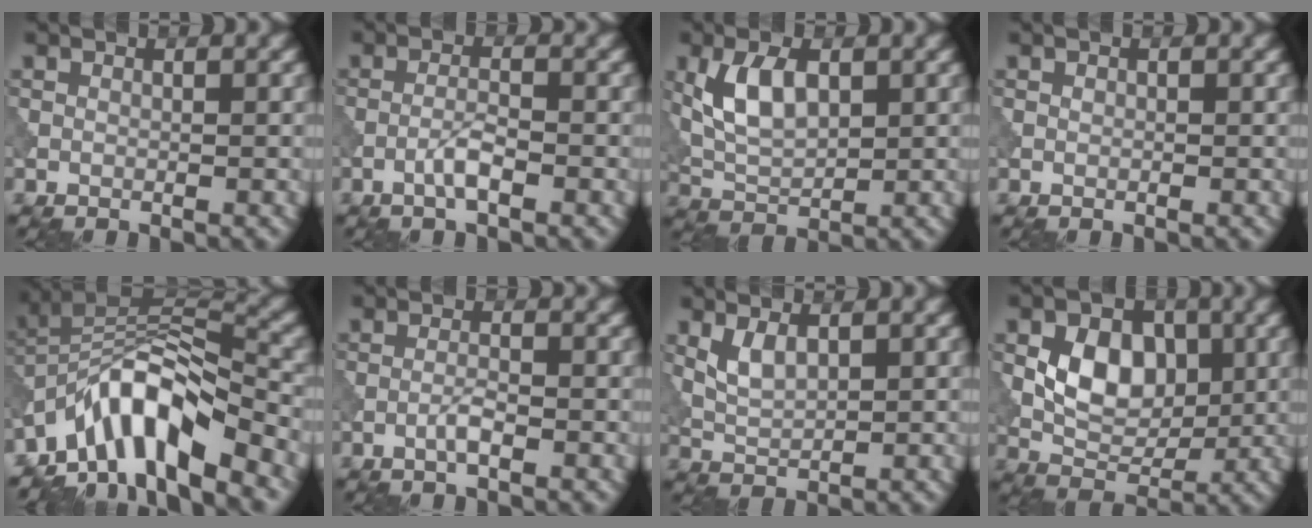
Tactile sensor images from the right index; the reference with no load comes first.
{"total": 2.1, "force": [-1.1, 0.4, 1.8], "torque": [-0.034, 0.007, -0.025]}
{"total": 5.1, "force": [1.4, 2.8, 4.1], "torque": [-0.088, 0.004, 0.029]}
{"total": 0.0}
{"total": 9.0, "force": [-6.2, 2.8, 6.0], "torque": [-0.081, 0.009, -0.122]}
{"total": 1.5, "force": [-0.8, 0.2, 1.3], "torque": [-0.024, 0.004, -0.018]}
{"total": 2.5, "force": [1.1, 1.2, 1.9], "torque": [-0.045, -0.002, 0.026]}
{"total": 6.0, "force": [0.9, 4.3, 4.2], "torque": [-0.068, -0.003, 0.017]}